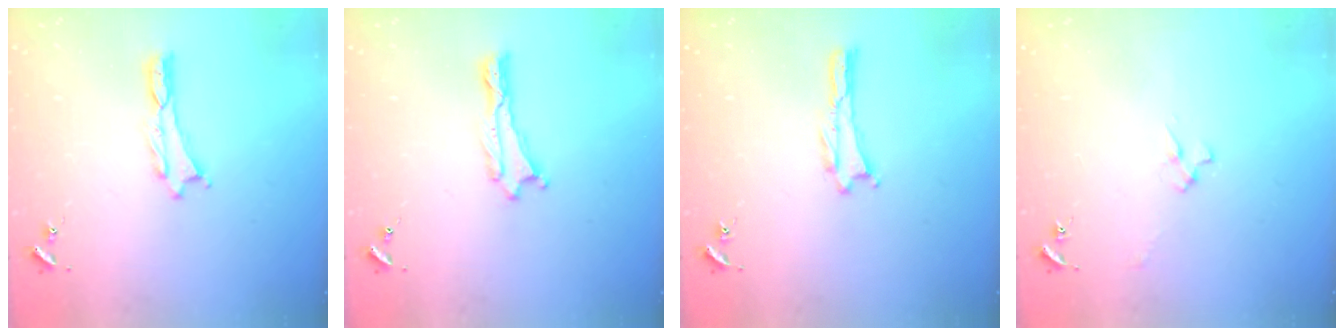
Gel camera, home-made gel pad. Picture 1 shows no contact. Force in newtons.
{"total": 0.0}
{"total": 0.0}
{"total": 2.4, "press": 2.4, "slide": 0.3}